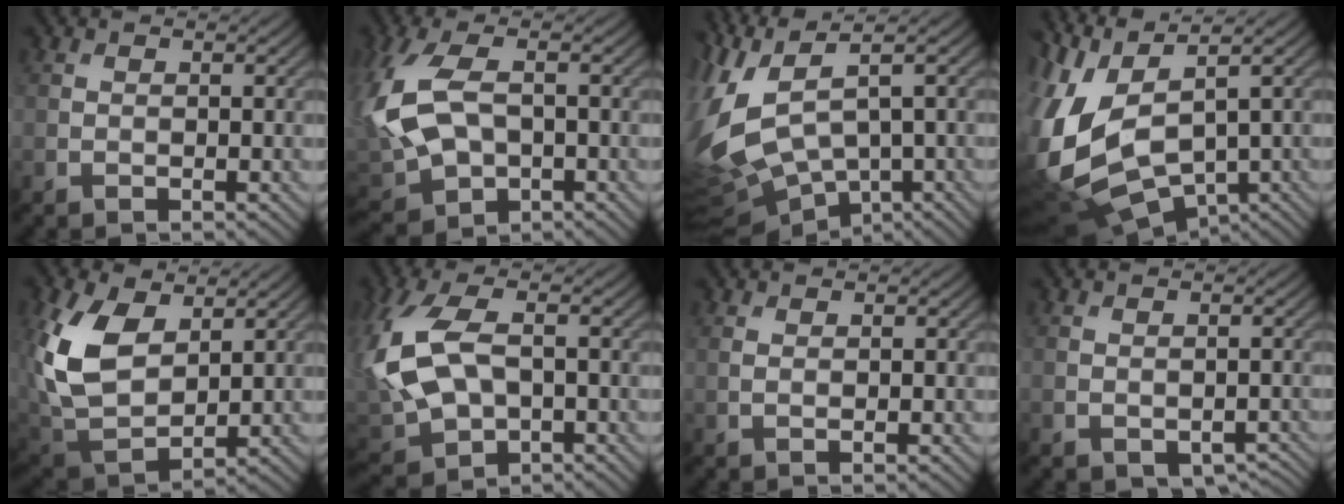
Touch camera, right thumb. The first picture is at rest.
{"total": 11.4, "force": [-0.5, 7.1, 8.9], "torque": [-0.246, -0.013, -0.009]}
{"total": 14.5, "force": [0.2, 8.0, 12.1], "torque": [-0.342, -0.026, 0.042]}
{"total": 12.7, "force": [0.4, 7.0, 10.7], "torque": [-0.285, -0.022, 0.032]}
{"total": 12.5, "force": [3.7, 7.7, 9.1], "torque": [-0.240, 0.003, 0.075]}
{"total": 12.5, "force": [0.1, 7.5, 10.0], "torque": [-0.272, -0.011, 0.001]}
{"total": 0.8, "force": [0.4, 0.1, 0.7], "torque": [-0.017, 0.003, 0.009]}
{"total": 2.3, "force": [-1.1, 1.5, 1.4], "torque": [-0.021, -0.014, -0.004]}